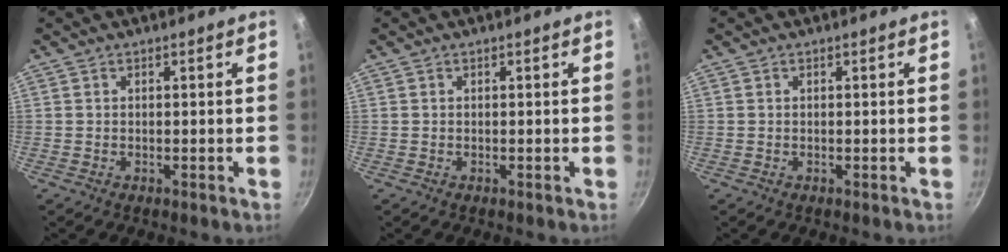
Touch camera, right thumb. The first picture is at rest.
{"total": 0.0}
{"total": 0.0}